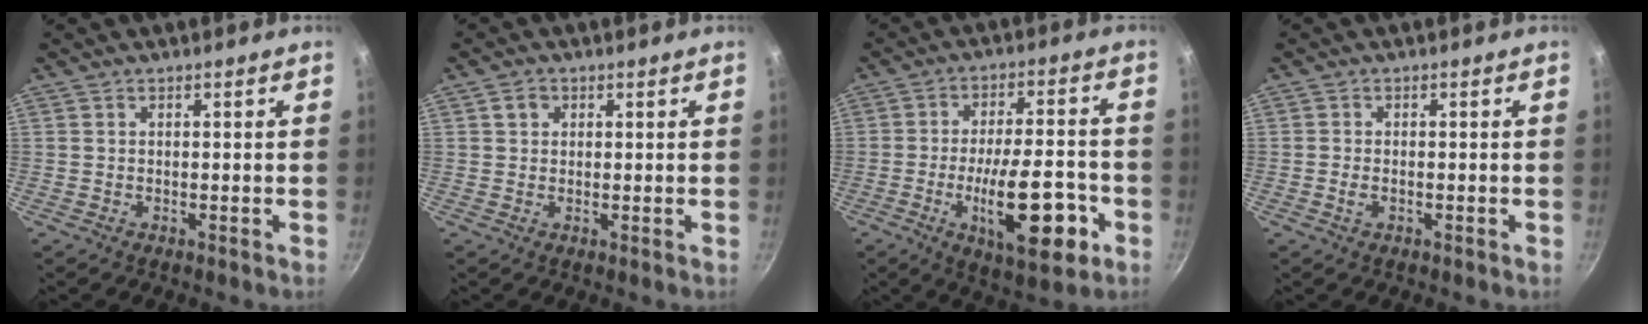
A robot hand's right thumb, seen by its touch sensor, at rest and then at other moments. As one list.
[{"total": 2.3, "force": [0.9, 1.9, 1.0], "torque": [-0.011, 0.003, 0.015]}, {"total": 16.9, "force": [-5.6, 6.2, 14.7], "torque": [-0.211, 0.018, -0.082]}, {"total": 1.6, "force": [-0.4, 0.9, 1.2], "torque": [-0.027, 0.001, -0.010]}]